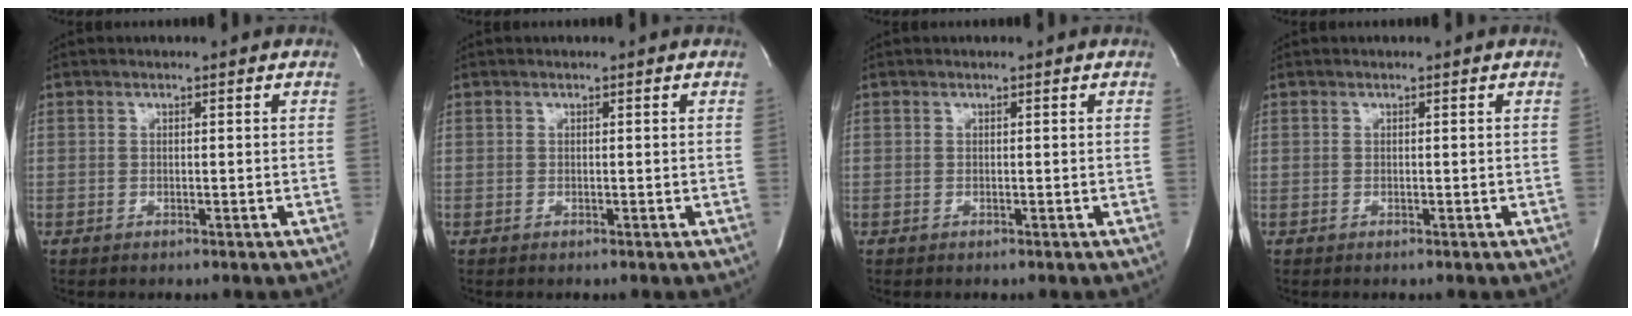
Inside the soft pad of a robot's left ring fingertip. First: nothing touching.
{"total": 0.0}
{"total": 0.0}
{"total": 0.0}